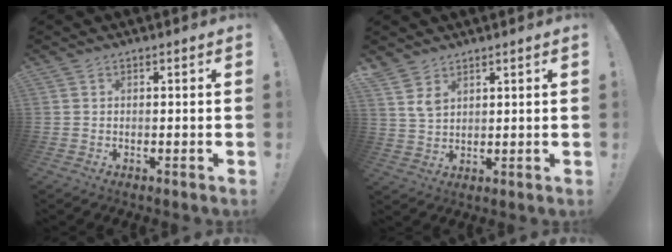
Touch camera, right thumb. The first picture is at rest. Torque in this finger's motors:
{"motor_torque": [-0.06, 0.08, 0.26, 0.18, 0.22]}